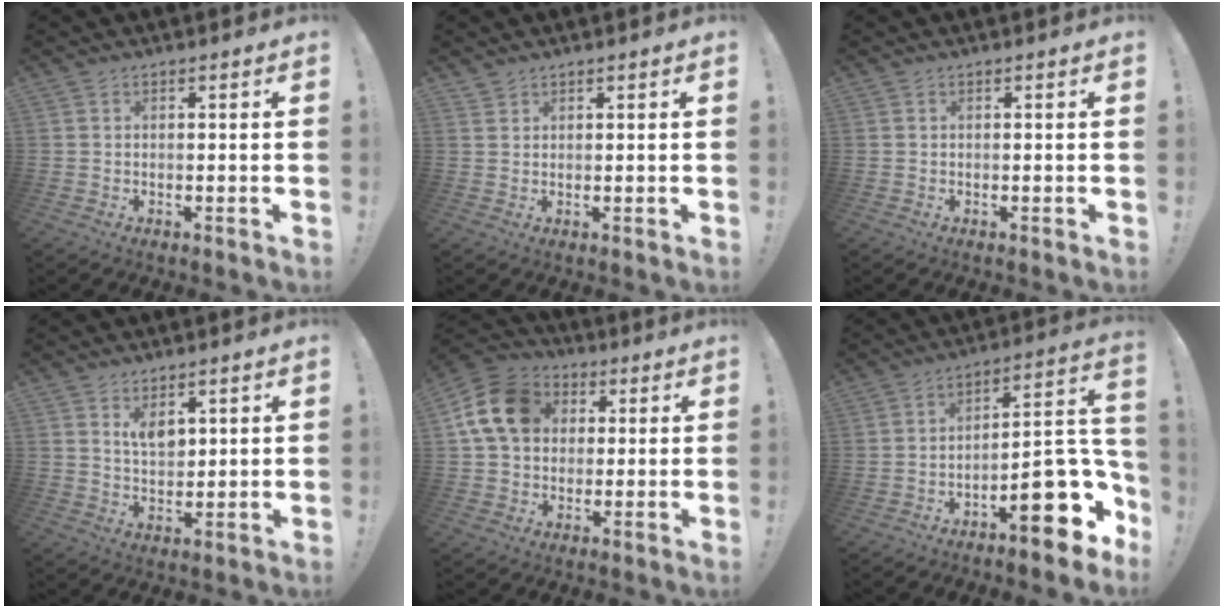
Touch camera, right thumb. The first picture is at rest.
{"total": 1.3, "force": [1.2, 0.5, 0.2], "torque": [0.000, -0.009, 0.023]}
{"total": 0.0}
{"total": 5.6, "force": [3.5, 3.3, 3.0], "torque": [-0.046, -0.018, 0.062]}
{"total": 15.6, "force": [3.8, 12.3, 8.8], "torque": [-0.145, 0.005, 0.079]}
{"total": 18.6, "force": [-8.5, 6.9, 15.0], "torque": [-0.166, 0.045, -0.128]}